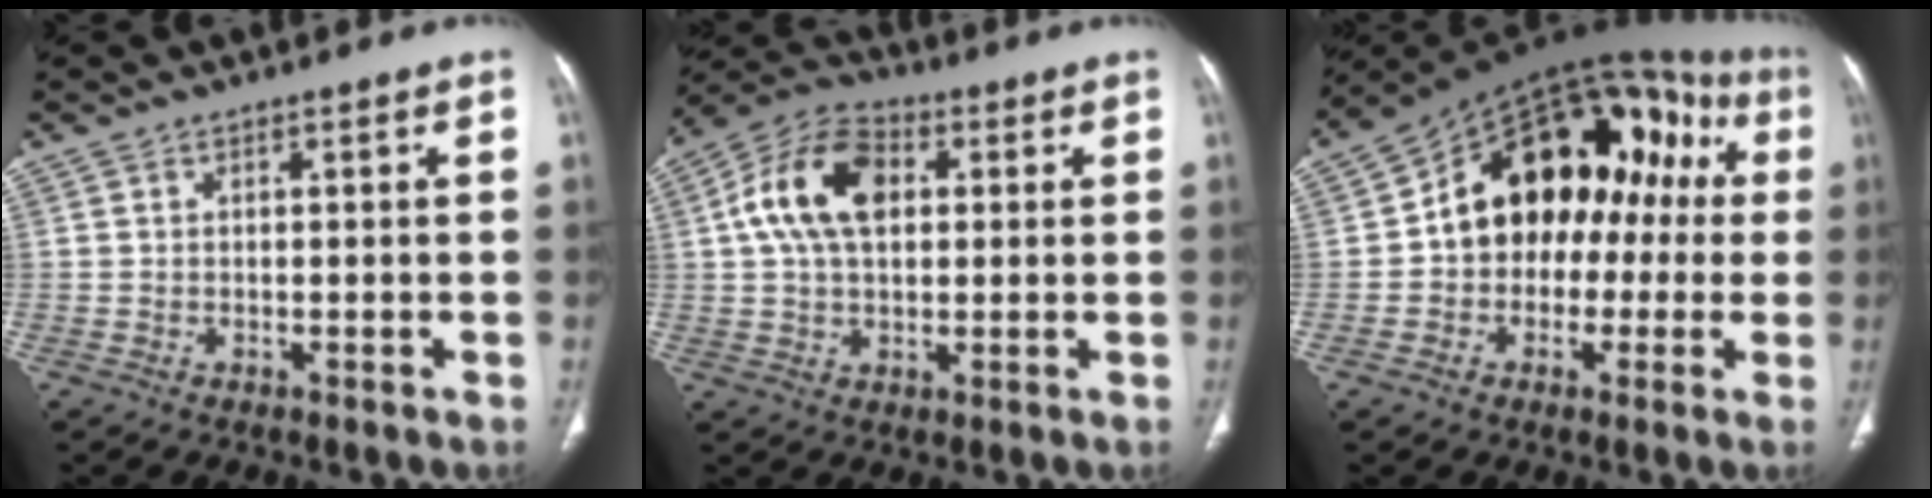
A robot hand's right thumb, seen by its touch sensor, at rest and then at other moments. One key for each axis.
{"total": 13.5, "fx": 2.8, "fy": 8.5, "fz": 10.1, "tx": -0.180, "ty": 0.019, "tz": 0.042}
{"total": 21.8, "fx": 0.9, "fy": 14.9, "fz": 16.0, "tx": -0.178, "ty": 0.061, "tz": 0.007}